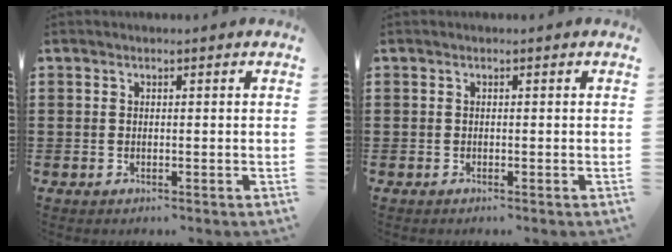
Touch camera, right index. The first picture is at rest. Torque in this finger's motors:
{"motor_torque": [0.74, 0.69, 0.03, 0.01]}